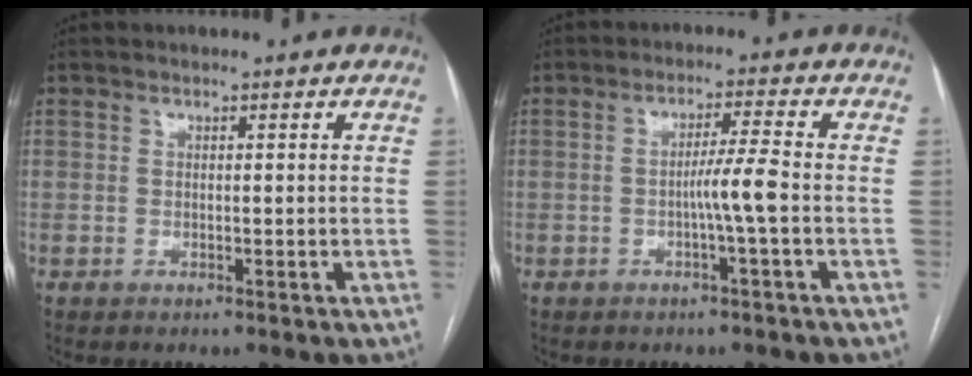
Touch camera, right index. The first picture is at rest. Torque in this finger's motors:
{"motor_torque": [0.99, -0.14, 0.38, 0.09]}